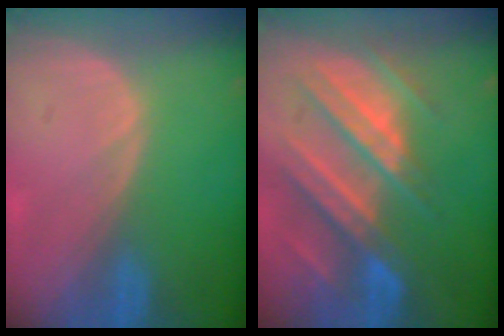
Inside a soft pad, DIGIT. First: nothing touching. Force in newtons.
{"total": 11.0, "press": 9.8, "slide": 5.0}